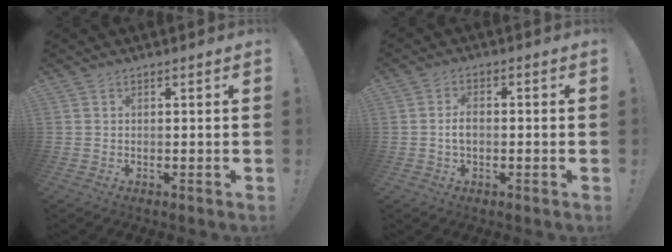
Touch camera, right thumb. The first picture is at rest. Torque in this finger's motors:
{"motor_torque": [0.71, 0.45, 0.33, -0.21, 0.00]}